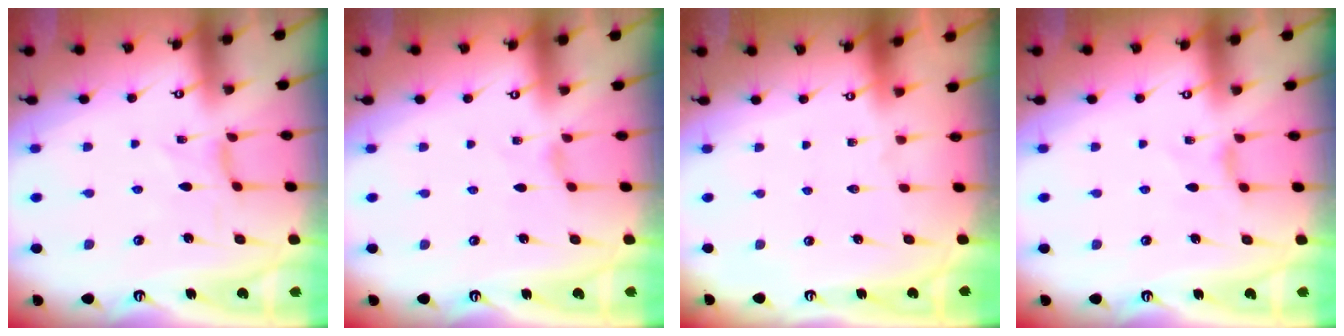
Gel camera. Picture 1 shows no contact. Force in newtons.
{"total": 0.0}
{"total": 0.0}
{"total": 2.1, "press": 2.1, "slide": 0.4}